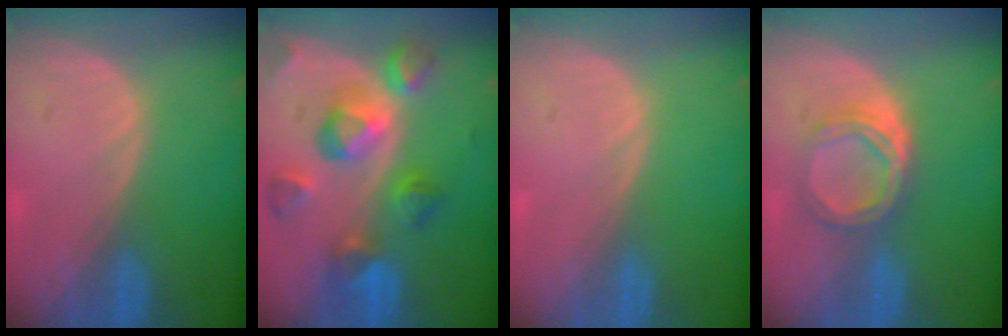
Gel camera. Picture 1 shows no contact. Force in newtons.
{"total": 10.3, "press": 9.2, "slide": 4.7}
{"total": 0.0}
{"total": 5.4, "press": 5.0, "slide": 2.2}